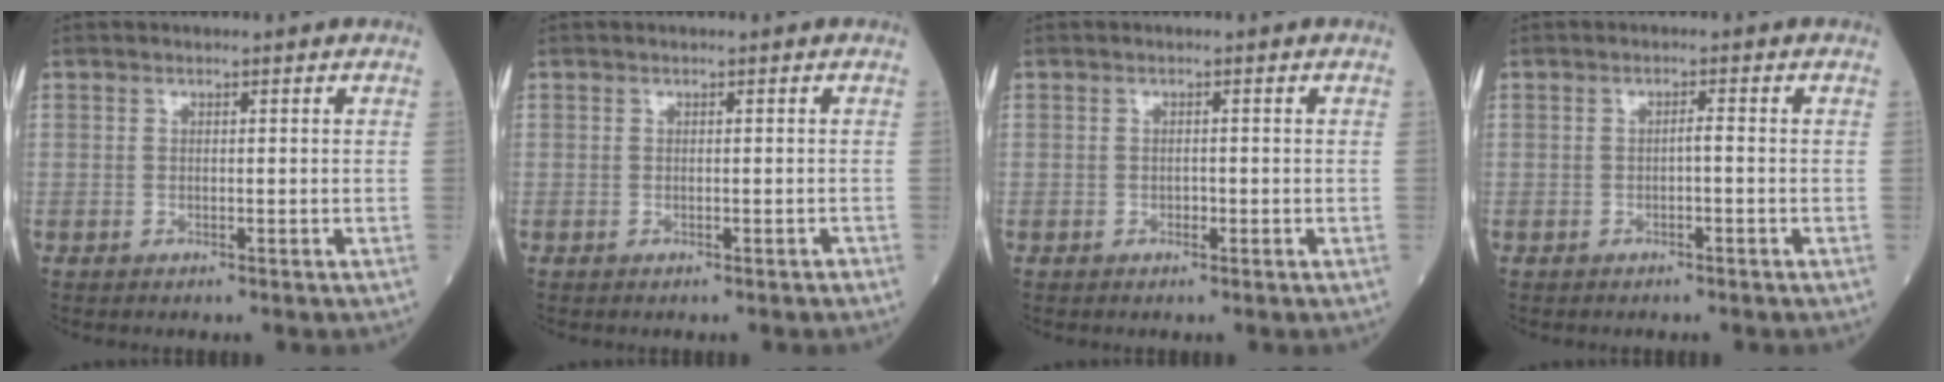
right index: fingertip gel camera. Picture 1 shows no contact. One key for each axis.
{"total": 0.0}
{"total": 0.8, "fx": -0.3, "fy": 0.5, "fz": 0.6, "tx": -0.012, "ty": 0.001, "tz": -0.005}
{"total": 1.1, "fx": -0.3, "fy": 0.1, "fz": 1.1, "tx": -0.016, "ty": 0.003, "tz": -0.005}